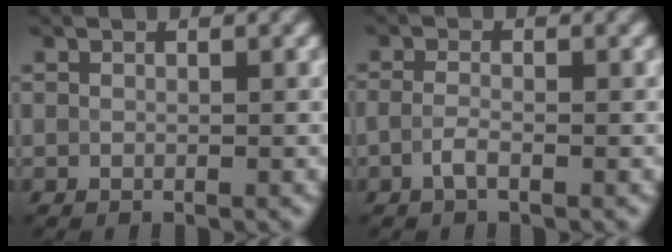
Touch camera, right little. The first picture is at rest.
{"total": 1.3, "force": [-0.7, 0.4, 1.0], "torque": [-0.024, 0.000, -0.017]}